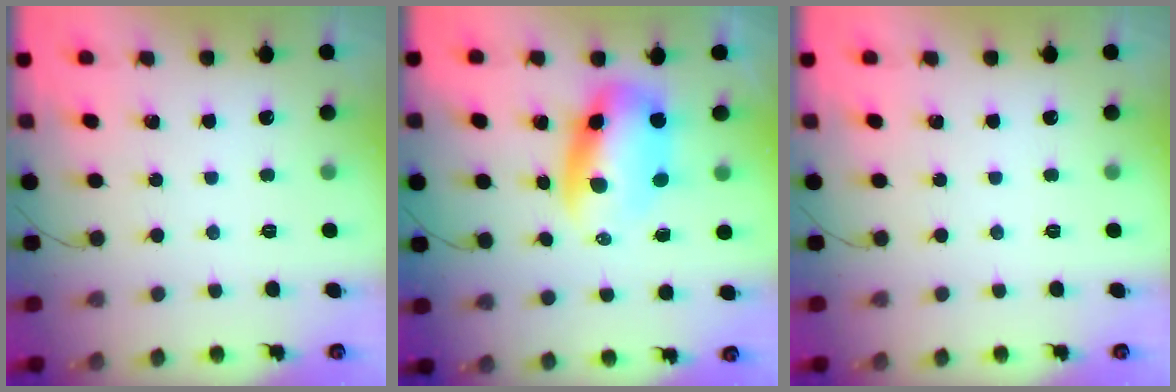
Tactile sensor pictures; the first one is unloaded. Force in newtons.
{"total": 8.5, "press": 8.2, "slide": 2.1}
{"total": 0.0}